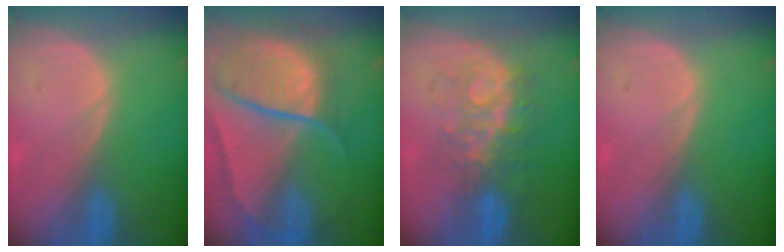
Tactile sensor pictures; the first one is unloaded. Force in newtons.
{"total": 10.6, "press": 8.8, "slide": 5.9}
{"total": 7.7, "press": 7.4, "slide": 2.1}
{"total": 0.0}